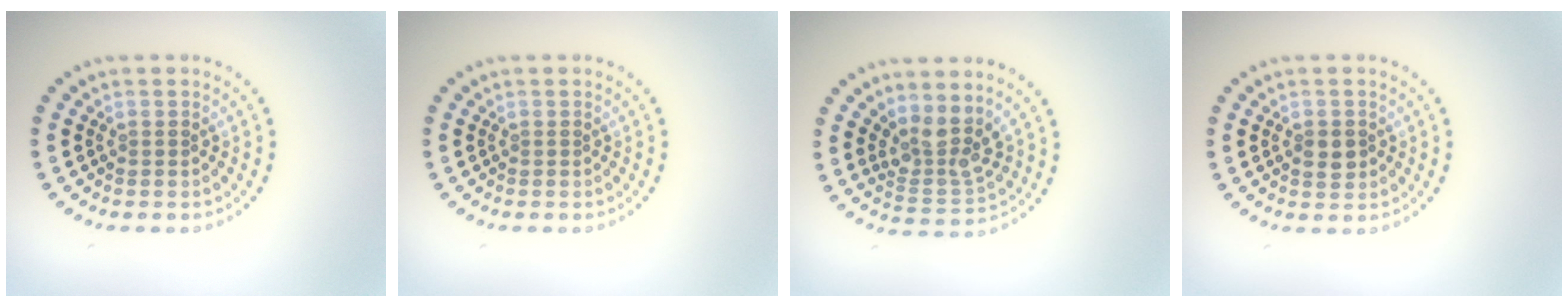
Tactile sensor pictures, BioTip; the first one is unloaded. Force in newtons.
{"total": 0.0}
{"total": 3.6, "press": 2.8, "slide": 2.2}
{"total": 1.8, "press": 1.8, "slide": 0.3}